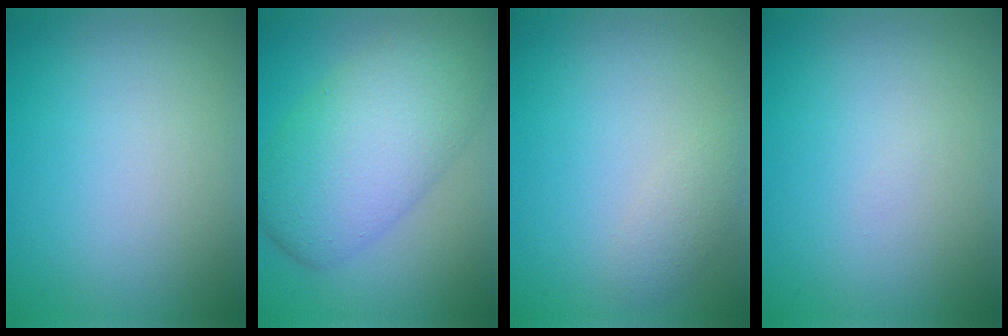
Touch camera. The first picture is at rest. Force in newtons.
{"total": 8.6, "press": 8.5, "slide": 0.5}
{"total": 1.4, "press": 1.4, "slide": 0.1}
{"total": 0.0}